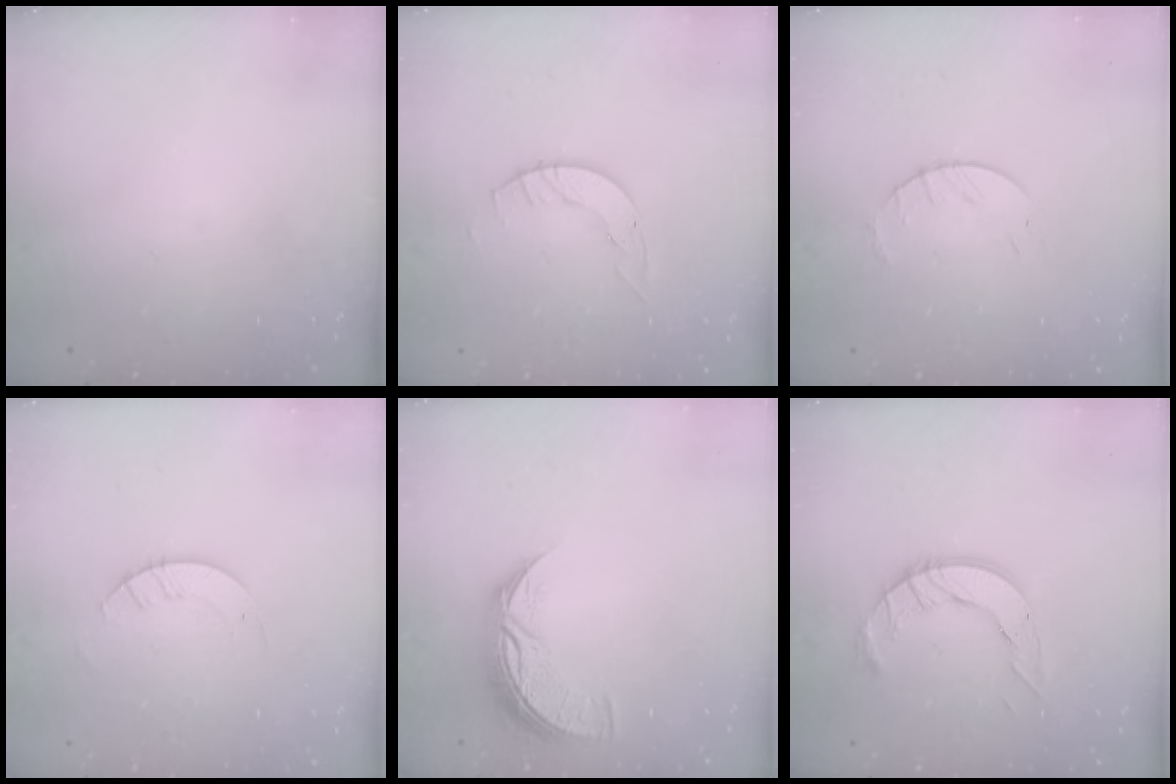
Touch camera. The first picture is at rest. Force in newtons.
{"total": 2.1, "press": 2.1, "slide": 0.3}
{"total": 3.5, "press": 3.5, "slide": 0.4}
{"total": 2.9, "press": 2.9, "slide": 0.3}
{"total": 8.2, "press": 8.2, "slide": 0.0}
{"total": 9.7, "press": 9.6, "slide": 0.9}